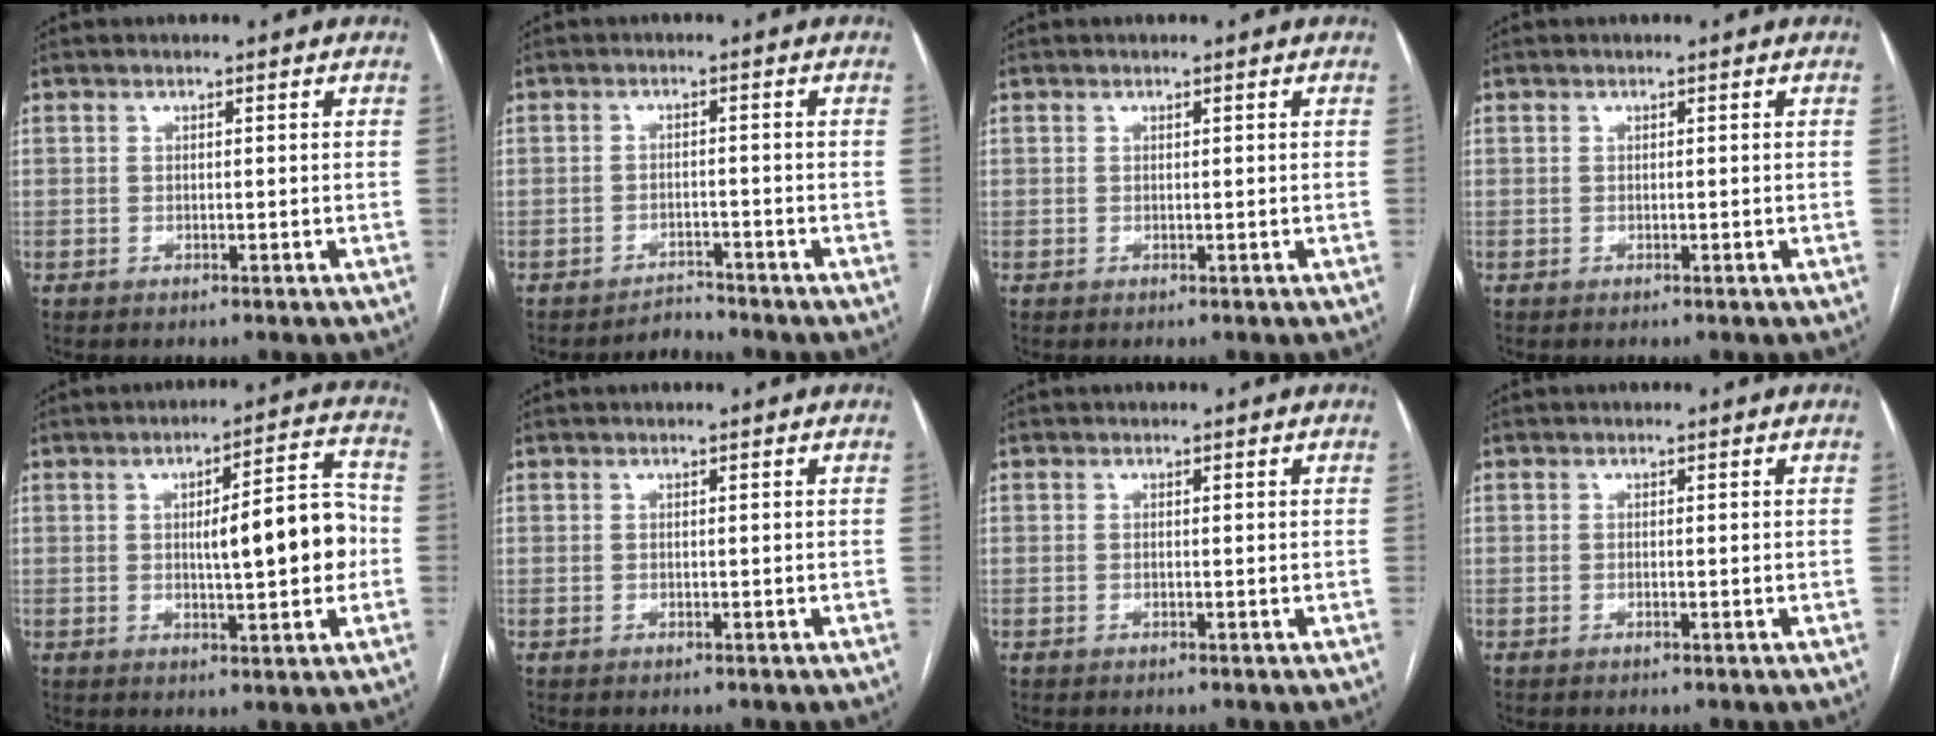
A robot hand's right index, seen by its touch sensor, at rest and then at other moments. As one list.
[{"total": 2.2, "force": [-2.0, 0.1, -0.7], "torque": [0.019, -0.008, -0.032]}, {"total": 0.0}, {"total": 0.0}, {"total": 10.5, "force": [-0.4, 2.2, 10.3], "torque": [-0.139, 0.022, -0.002]}, {"total": 0.0}, {"total": 0.0}, {"total": 0.0}]